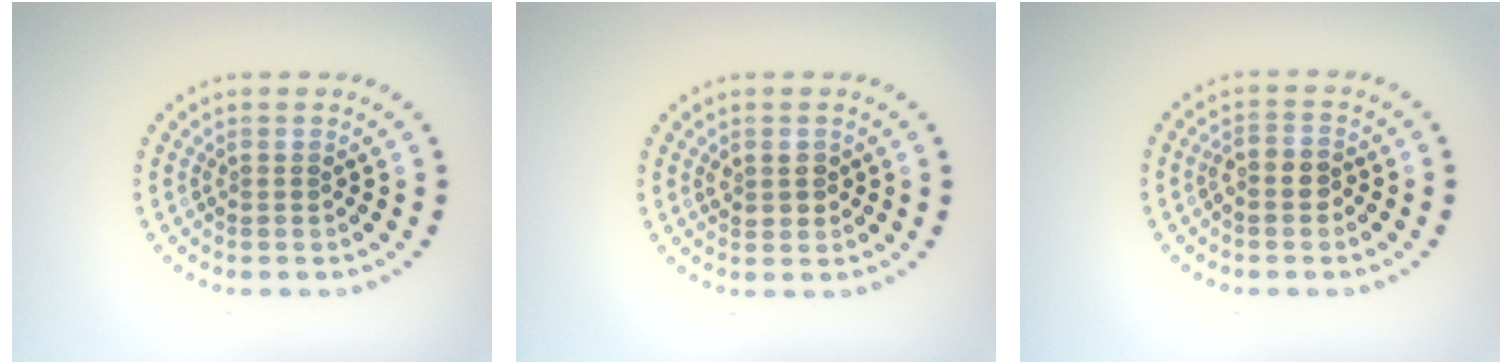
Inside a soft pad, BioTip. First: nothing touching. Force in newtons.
{"total": 1.5, "press": 1.5, "slide": 0.4}
{"total": 2.0, "press": 1.8, "slide": 0.8}